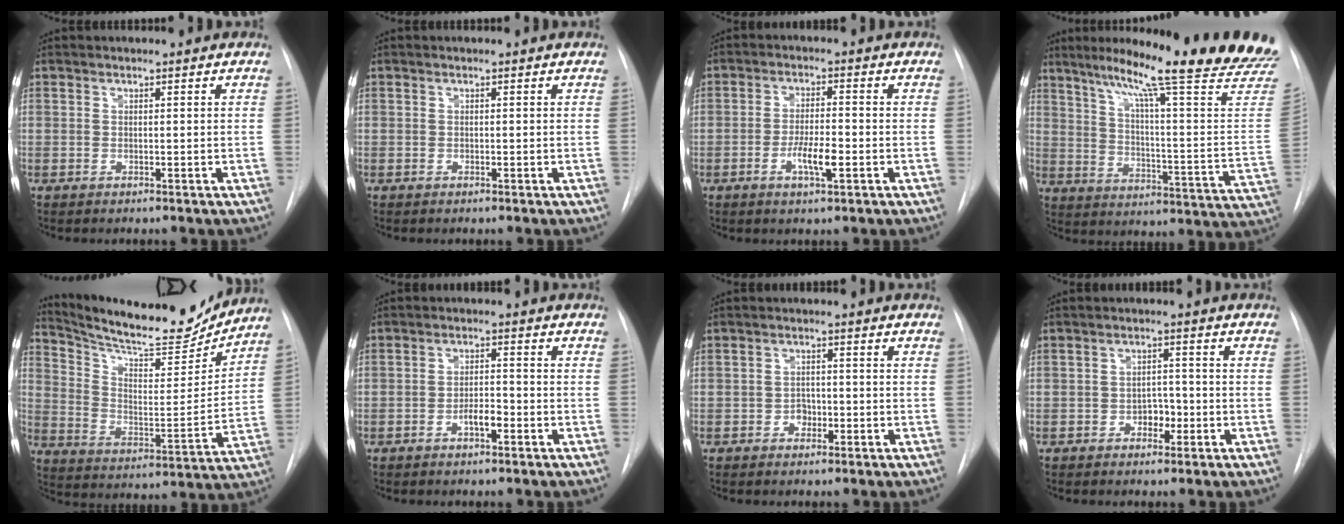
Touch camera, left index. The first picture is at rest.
{"total": 1.2, "force": [-1.2, 0.0, -0.1], "torque": [0.004, -0.005, -0.019]}
{"total": 5.3, "force": [-2.9, 0.9, 4.3], "torque": [-0.081, -0.007, -0.046]}
{"total": 26.2, "force": [20.6, -0.9, 16.1], "torque": [-0.220, -0.075, 0.269]}
{"total": 17.6, "force": [16.4, 2.3, 5.9], "torque": [-0.109, -0.039, 0.250]}
{"total": 3.6, "force": [-2.7, 1.0, 2.2], "torque": [-0.035, -0.002, -0.044]}
{"total": 2.7, "force": [-2.0, 1.6, 0.8], "torque": [-0.005, 0.002, -0.030]}
{"total": 3.4, "force": [-2.3, 1.8, 1.6], "torque": [-0.015, 0.002, -0.035]}